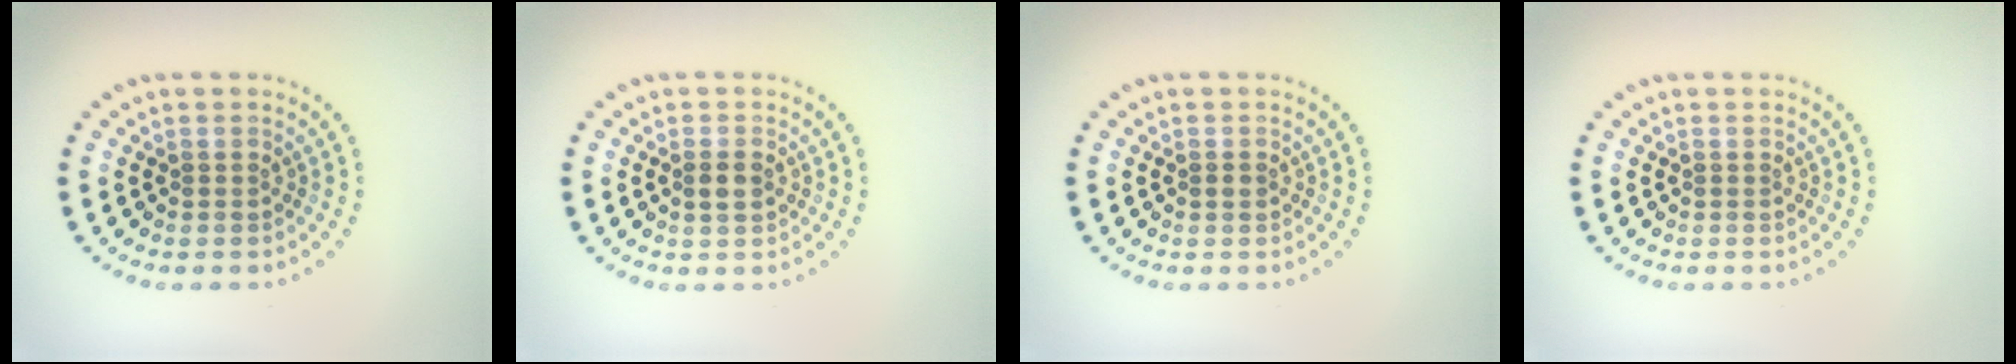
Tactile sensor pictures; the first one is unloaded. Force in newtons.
{"total": 1.6, "press": 1.5, "slide": 0.3}
{"total": 0.7, "press": 0.7, "slide": 0.0}
{"total": 0.0}